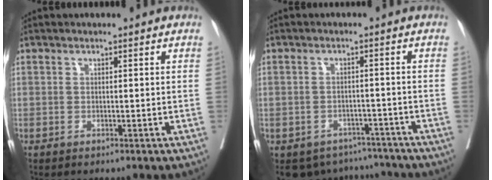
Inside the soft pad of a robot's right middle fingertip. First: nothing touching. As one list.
[{"total": 8.8, "force": [-7.7, 4.4, 0.6], "torque": [-0.006, 0.015, -0.094]}]